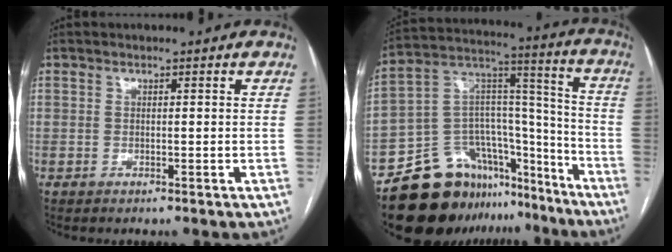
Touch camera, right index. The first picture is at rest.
{"total": 20.5, "force": [-16.2, 10.8, 6.5], "torque": [-0.107, 0.082, -0.254]}